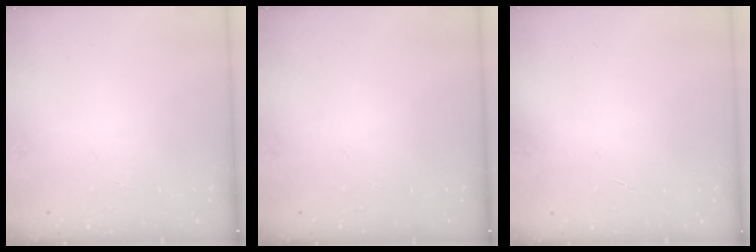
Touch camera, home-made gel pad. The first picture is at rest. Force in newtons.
{"total": 0.0}
{"total": 0.0}